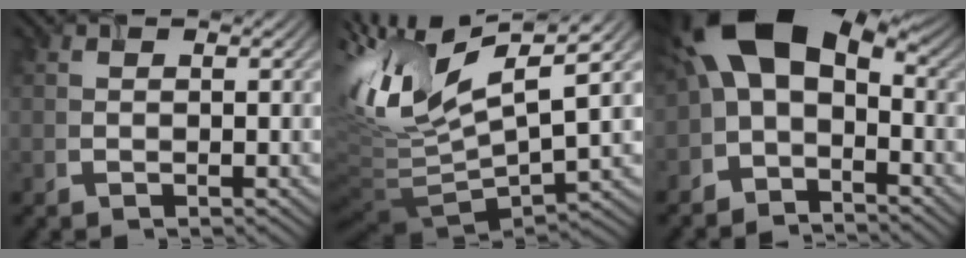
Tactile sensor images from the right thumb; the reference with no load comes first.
{"total": 15.2, "force": [2.9, 5.2, 13.9], "torque": [-0.309, 0.009, 0.061]}
{"total": 12.3, "force": [-0.3, 7.5, 9.7], "torque": [-0.192, 0.007, -0.021]}